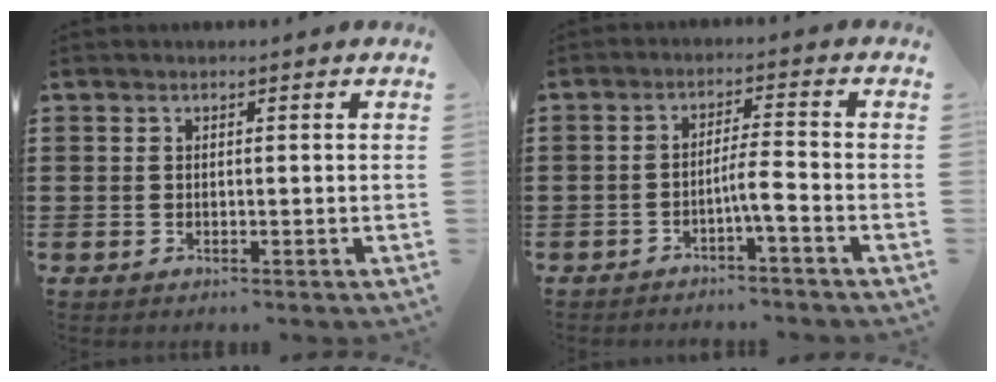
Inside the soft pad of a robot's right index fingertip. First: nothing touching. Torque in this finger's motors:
{"motor_torque": [0.30, 0.24, 0.27, 0.02]}